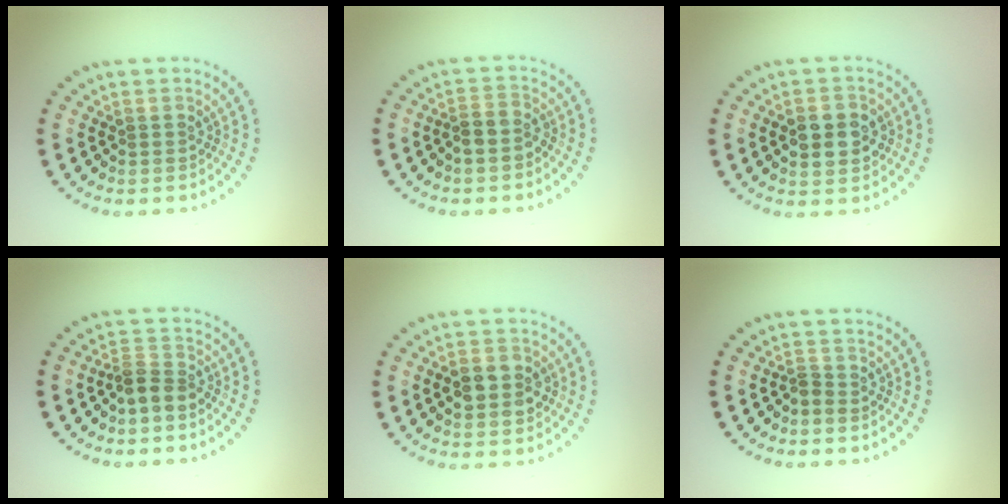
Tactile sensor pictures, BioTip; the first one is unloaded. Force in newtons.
{"total": 1.5, "press": 1.2, "slide": 0.9}
{"total": 3.8, "press": 3.8, "slide": 0.2}
{"total": 2.4, "press": 1.9, "slide": 1.4}
{"total": 3.8, "press": 3.8, "slide": 0.1}
{"total": 0.7, "press": 0.4, "slide": 0.5}